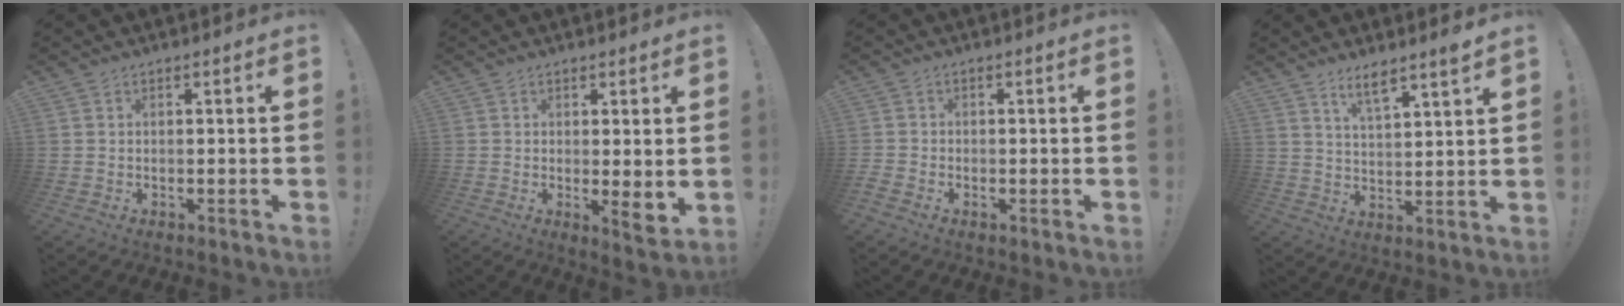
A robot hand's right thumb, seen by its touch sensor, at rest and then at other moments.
{"total": 4.9, "force": [0.5, 0.7, 4.9], "torque": [-0.060, -0.018, 0.010]}
{"total": 1.6, "force": [-1.2, 1.1, 0.3], "torque": [-0.010, 0.006, -0.018]}
{"total": 6.4, "force": [5.1, 0.5, 3.8], "torque": [-0.061, -0.035, 0.086]}